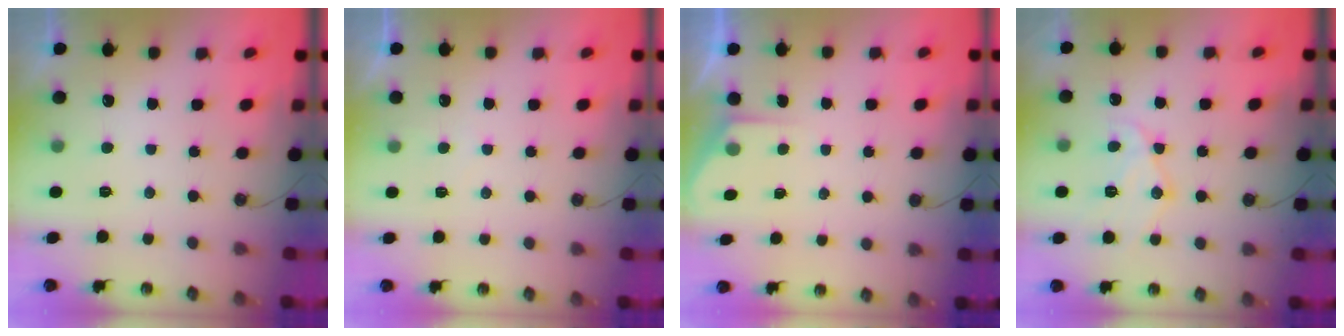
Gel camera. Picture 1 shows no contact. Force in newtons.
{"total": 2.0, "press": 2.0, "slide": 0.3}
{"total": 3.3, "press": 3.3, "slide": 0.4}
{"total": 12.0, "press": 11.9, "slide": 0.7}